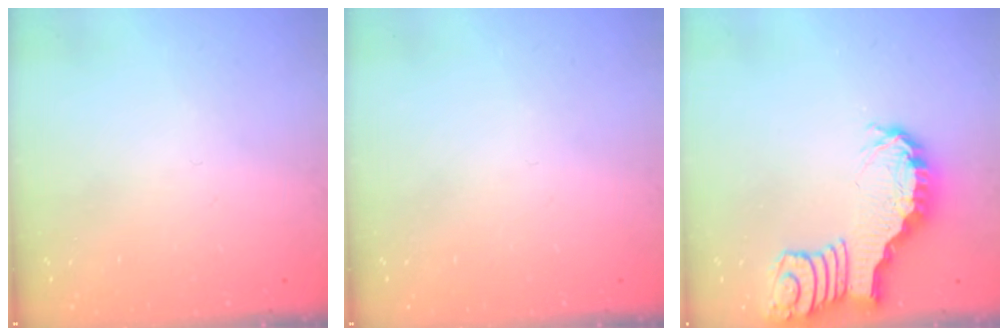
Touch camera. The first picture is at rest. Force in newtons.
{"total": 0.0}
{"total": 2.7, "press": 2.6, "slide": 0.4}